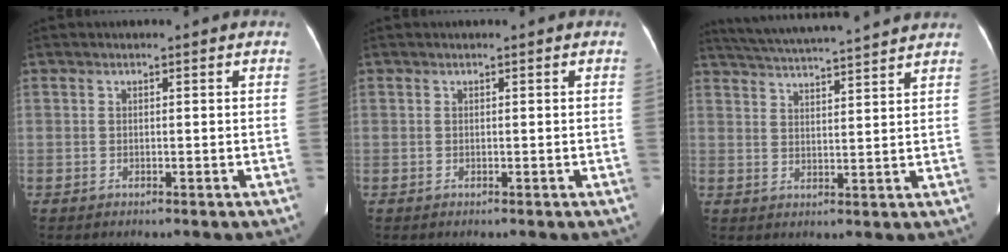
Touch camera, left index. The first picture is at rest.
{"total": 0.0}
{"total": 16.0, "force": [14.7, -0.1, 6.3], "torque": [-0.119, 0.022, 0.210]}